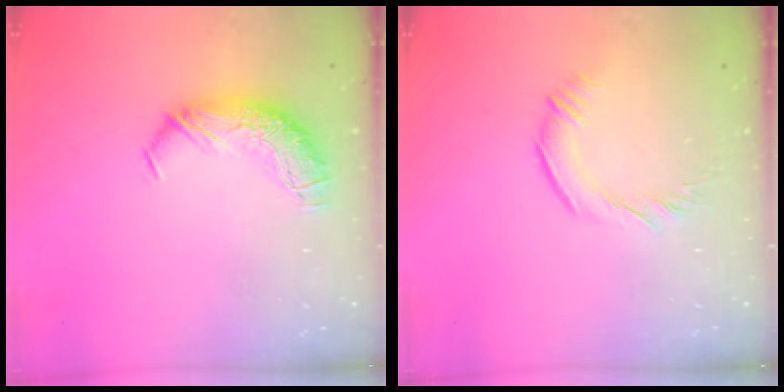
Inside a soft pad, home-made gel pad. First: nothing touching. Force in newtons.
{"total": 1.8, "press": 1.6, "slide": 0.7}